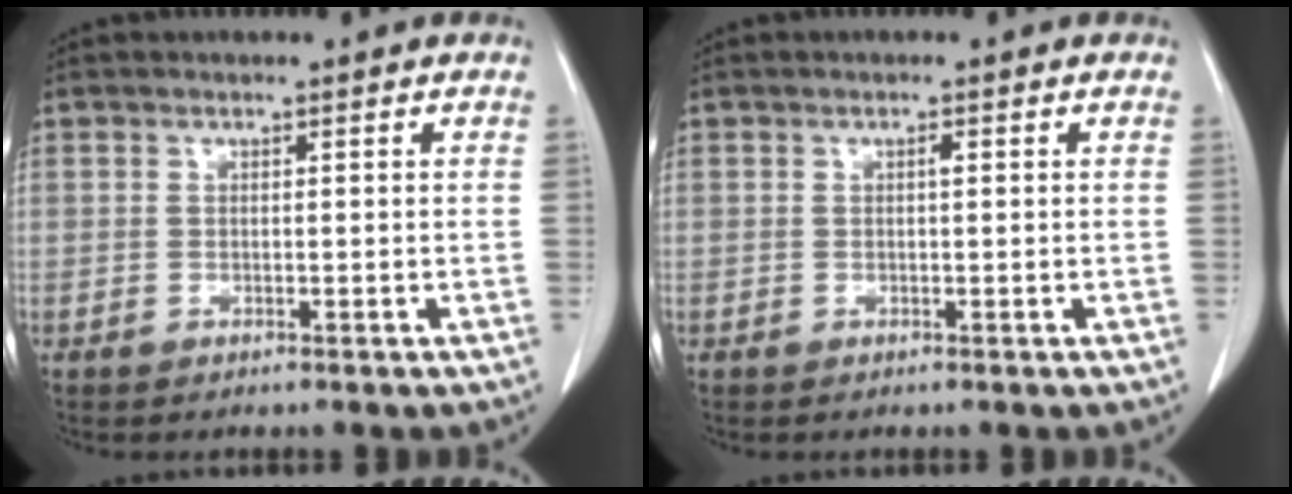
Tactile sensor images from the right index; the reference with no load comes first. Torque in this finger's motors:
{"motor_torque": [0.05, -0.01, 0.01, 0.01]}